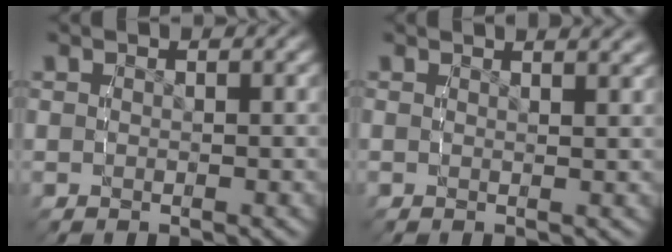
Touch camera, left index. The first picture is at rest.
{"total": 2.0, "force": [1.8, -0.1, 0.8], "torque": [-0.003, 0.006, 0.024]}